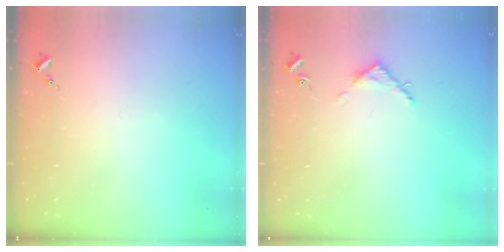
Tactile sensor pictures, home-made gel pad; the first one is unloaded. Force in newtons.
{"total": 4.0, "press": 4.0, "slide": 0.5}